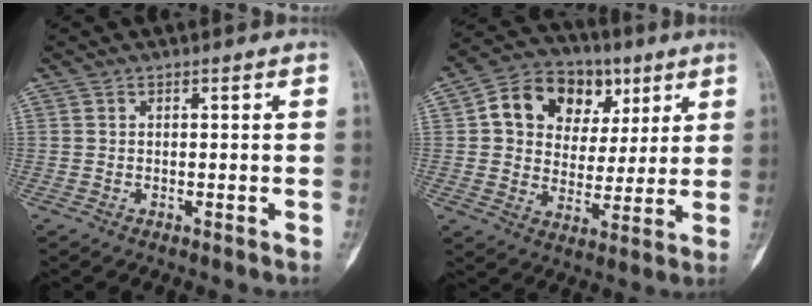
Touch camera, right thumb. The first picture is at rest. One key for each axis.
{"total": 15.8, "fx": 5.7, "fy": 12.3, "fz": 8.2, "tx": -0.087, "ty": 0.008, "tz": 0.092}